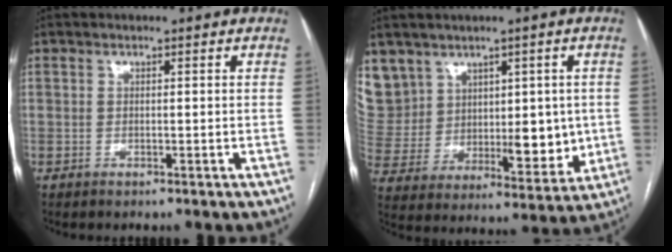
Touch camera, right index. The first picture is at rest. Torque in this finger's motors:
{"motor_torque": [0.54, 0.18, 0.38, 0.21]}